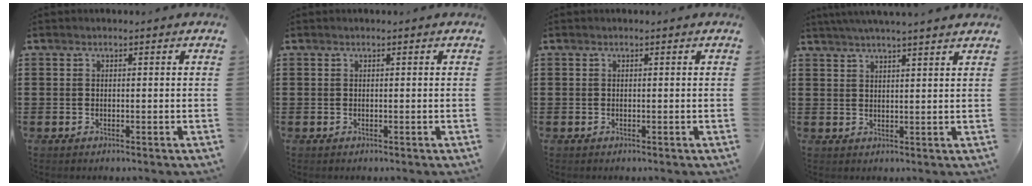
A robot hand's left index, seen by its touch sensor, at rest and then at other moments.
{"total": 0.0}
{"total": 0.0}
{"total": 3.2, "force": [2.9, -0.6, 1.1], "torque": [-0.029, -0.008, 0.051]}